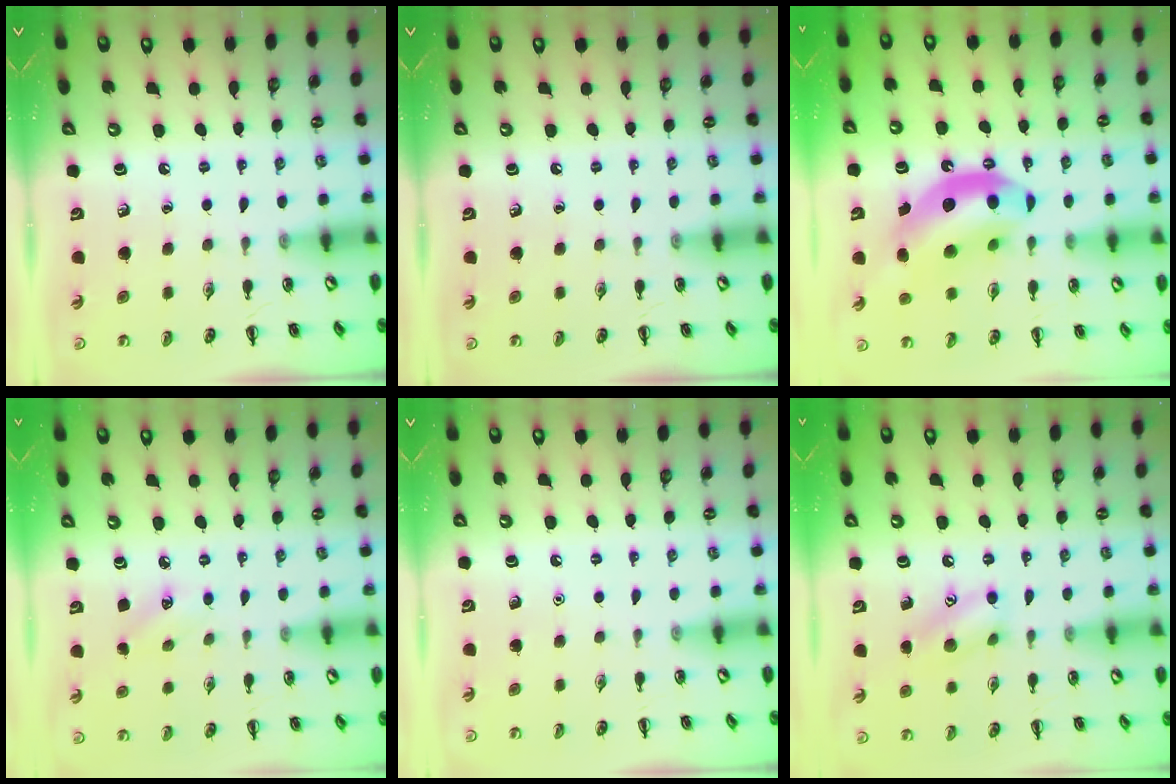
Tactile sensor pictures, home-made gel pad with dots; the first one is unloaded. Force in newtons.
{"total": 0.0}
{"total": 15.4, "press": 14.9, "slide": 4.1}
{"total": 4.5, "press": 4.3, "slide": 1.2}
{"total": 1.6, "press": 1.6, "slide": 0.1}
{"total": 10.4, "press": 10.3, "slide": 0.9}